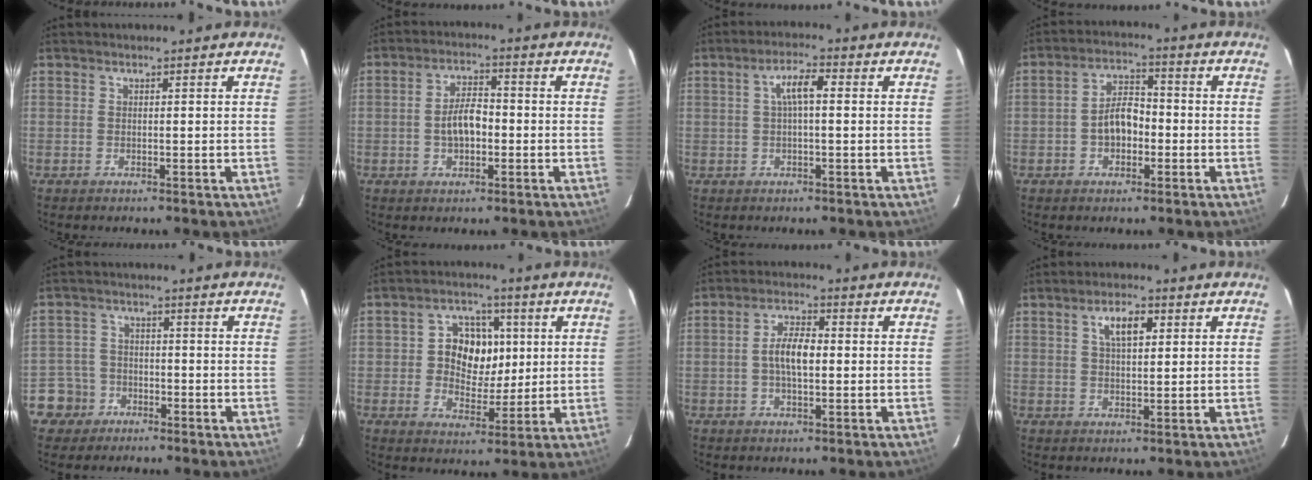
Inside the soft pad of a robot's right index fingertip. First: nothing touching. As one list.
[{"total": 6.0, "force": [-1.0, 3.1, 5.1], "torque": [-0.096, 0.011, -0.011]}, {"total": 4.7, "force": [0.7, 1.2, 4.5], "torque": [-0.082, 0.012, 0.016]}, {"total": 6.4, "force": [-1.5, 4.0, 4.7], "torque": [-0.086, 0.017, -0.020]}, {"total": 5.9, "force": [-3.0, 5.1, 0.2], "torque": [-0.017, 0.023, -0.055]}, {"total": 9.6, "force": [1.3, 7.7, 5.6], "torque": [-0.106, 0.015, 0.025]}, {"total": 5.9, "force": [-0.2, 2.5, 5.4], "torque": [-0.102, 0.011, -0.003]}, {"total": 5.3, "force": [2.0, 2.1, 4.4], "torque": [-0.076, 0.011, 0.038]}]